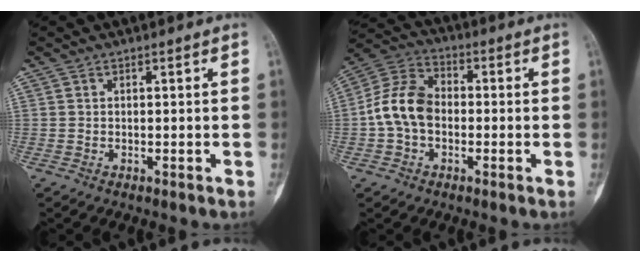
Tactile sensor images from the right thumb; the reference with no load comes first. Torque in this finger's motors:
{"motor_torque": [1.46, 1.29, 0.66, -0.48, 0.05]}